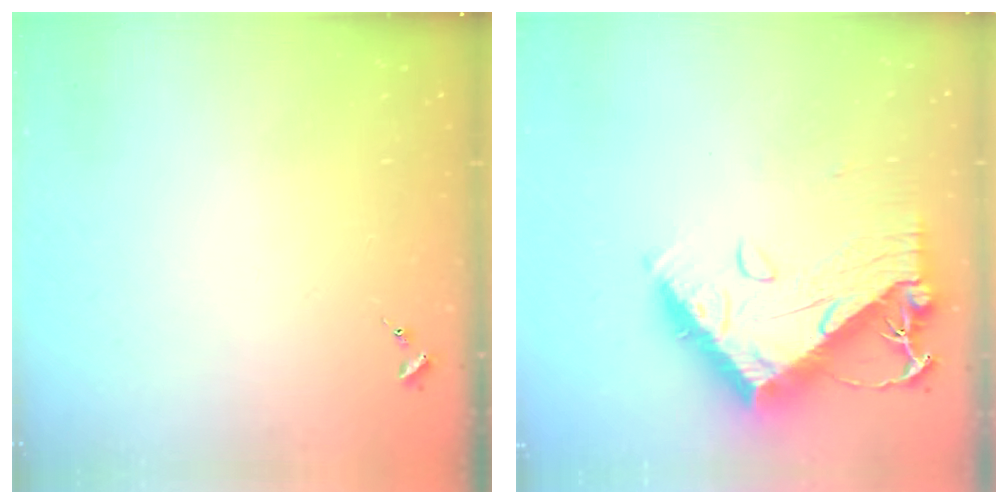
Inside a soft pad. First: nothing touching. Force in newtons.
{"total": 15.6, "press": 15.5, "slide": 1.5}